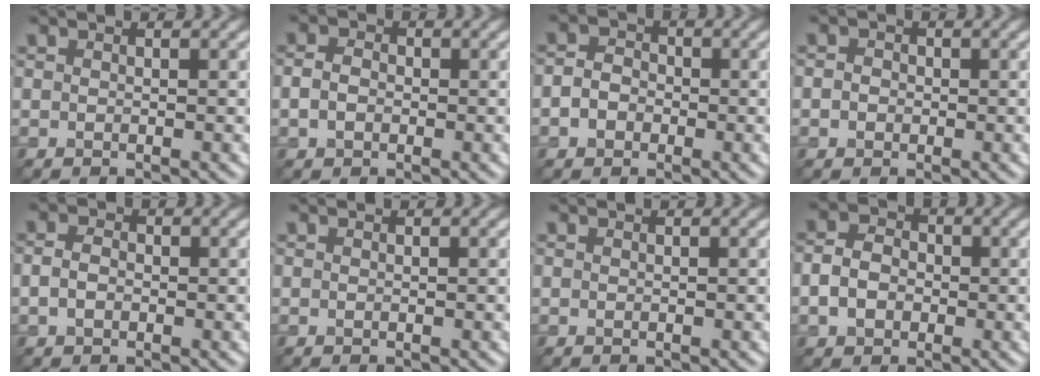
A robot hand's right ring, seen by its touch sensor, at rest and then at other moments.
{"total": 2.3, "force": [-0.3, 1.8, 1.4], "torque": [-0.032, -0.001, -0.011]}
{"total": 2.6, "force": [-0.8, 2.2, 1.3], "torque": [-0.013, -0.003, -0.025]}
{"total": 1.9, "force": [0.2, 1.7, 0.9], "torque": [-0.006, 0.008, -0.017]}
{"total": 1.9, "force": [-0.4, 1.4, 1.2], "torque": [-0.029, -0.002, -0.012]}
{"total": 0.0}
{"total": 0.0}
{"total": 3.4, "force": [-0.7, 2.7, 2.0], "torque": [-0.042, -0.001, -0.020]}